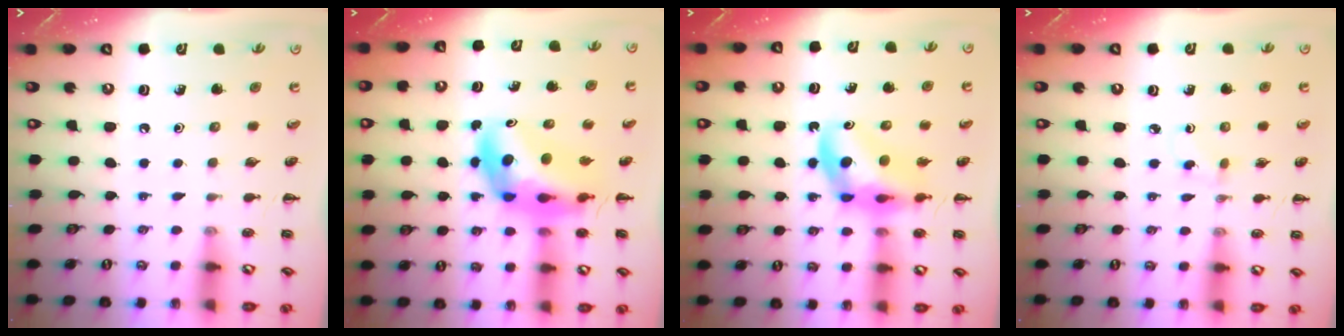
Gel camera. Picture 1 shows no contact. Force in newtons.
{"total": 10.7, "press": 10.1, "slide": 3.5}
{"total": 9.4, "press": 9.0, "slide": 2.8}
{"total": 1.9, "press": 1.7, "slide": 0.9}